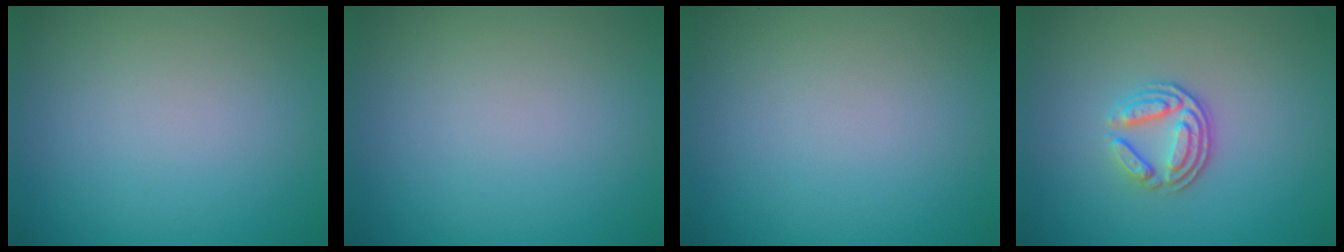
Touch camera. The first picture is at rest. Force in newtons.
{"total": 0.0}
{"total": 0.0}
{"total": 3.5, "press": 2.7, "slide": 2.2}